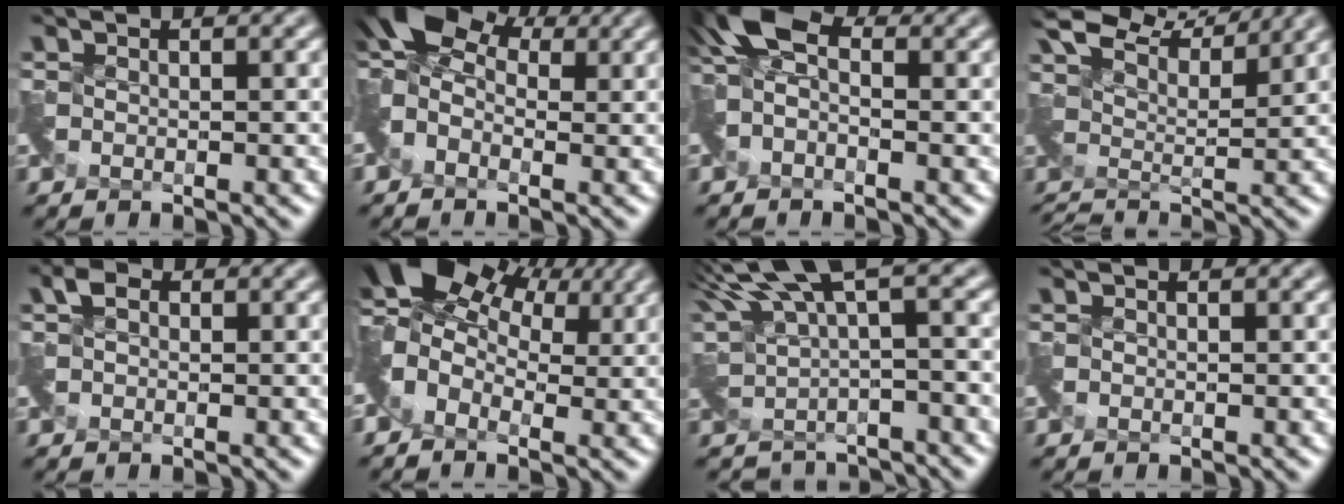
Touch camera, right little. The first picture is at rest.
{"total": 5.1, "force": [0.7, 3.7, 3.3], "torque": [-0.075, 0.015, 0.001]}
{"total": 3.2, "force": [-0.5, 2.2, 2.3], "torque": [-0.051, 0.012, -0.018]}
{"total": 7.3, "force": [6.3, 1.9, 3.0], "torque": [-0.066, 0.015, 0.107]}
{"total": 1.1, "force": [-0.4, 0.5, -0.9], "torque": [0.020, 0.000, -0.005]}
{"total": 7.3, "force": [2.5, 5.1, 4.6], "torque": [-0.085, 0.014, 0.035]}
{"total": 4.9, "force": [2.4, 1.9, 3.8], "torque": [-0.071, -0.017, 0.061]}
{"total": 0.0}